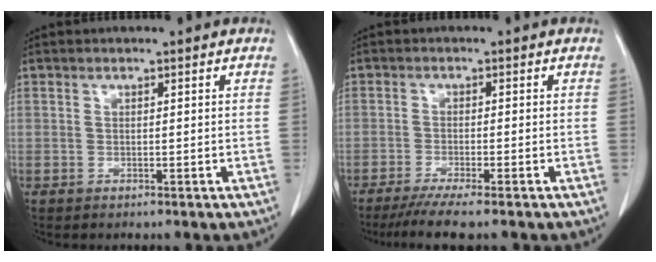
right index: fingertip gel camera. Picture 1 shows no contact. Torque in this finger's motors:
{"motor_torque": [0.54, -0.54, 0.22, 0.08]}